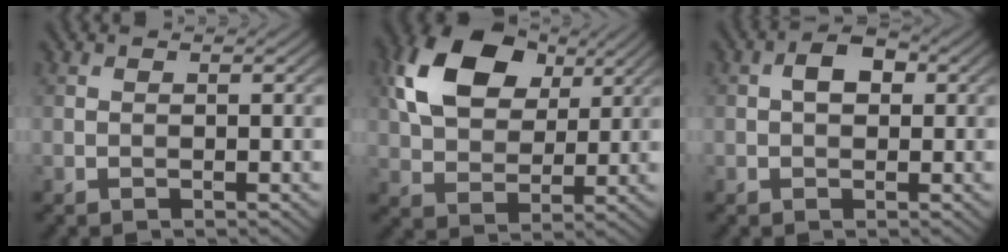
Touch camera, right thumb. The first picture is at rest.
{"total": 13.0, "force": [5.2, 8.4, 8.4], "torque": [-0.184, 0.018, 0.096]}
{"total": 3.2, "force": [0.5, 2.1, 2.4], "torque": [-0.042, 0.006, 0.003]}